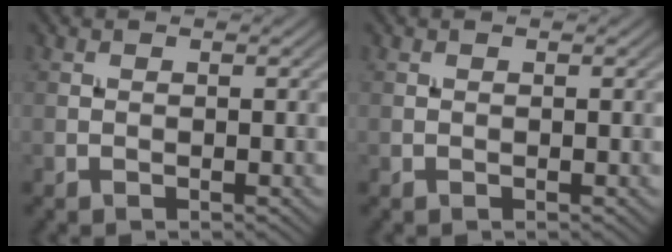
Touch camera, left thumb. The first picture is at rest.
{"total": 0.0}